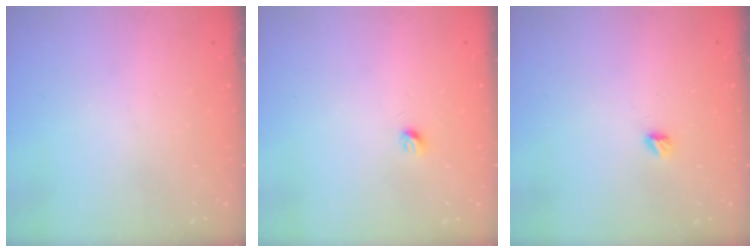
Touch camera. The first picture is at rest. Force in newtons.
{"total": 3.3, "press": 3.2, "slide": 0.6}
{"total": 3.3, "press": 3.3, "slide": 0.4}